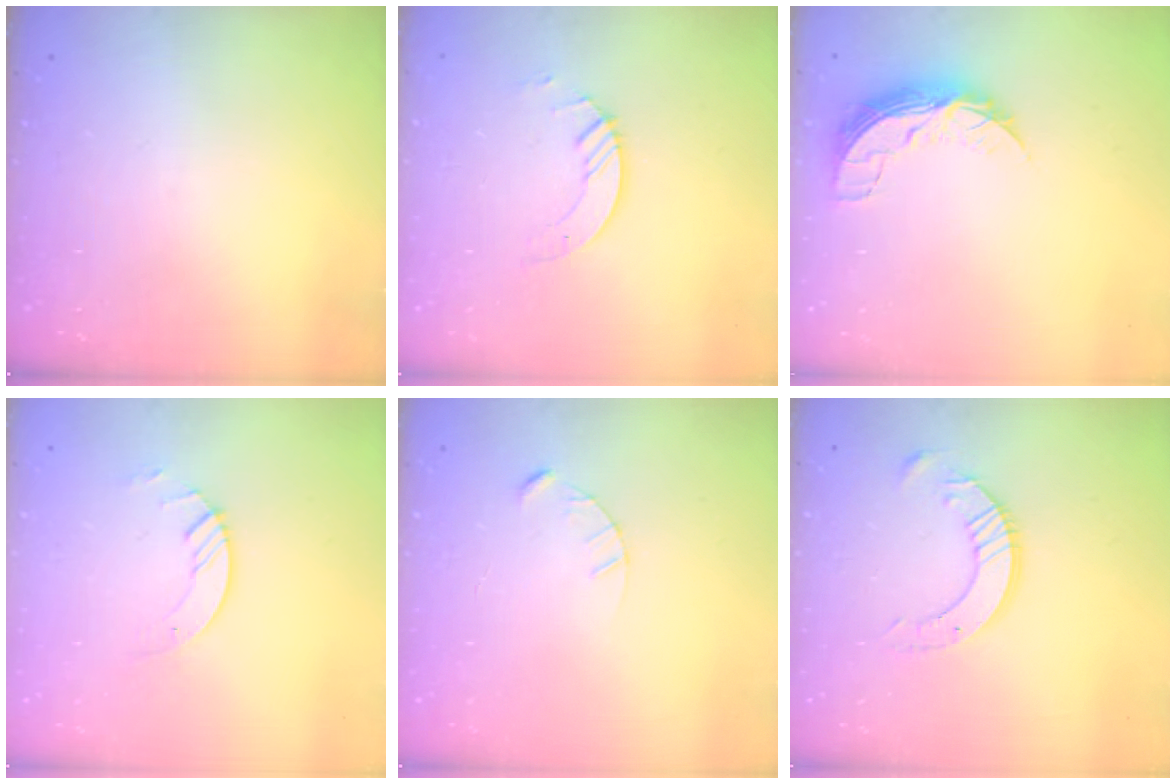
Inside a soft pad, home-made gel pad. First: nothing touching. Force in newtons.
{"total": 3.2, "press": 3.2, "slide": 0.3}
{"total": 7.9, "press": 7.9, "slide": 0.6}
{"total": 3.9, "press": 3.9, "slide": 0.4}
{"total": 2.4, "press": 2.4, "slide": 0.3}
{"total": 10.1, "press": 10.0, "slide": 1.0}